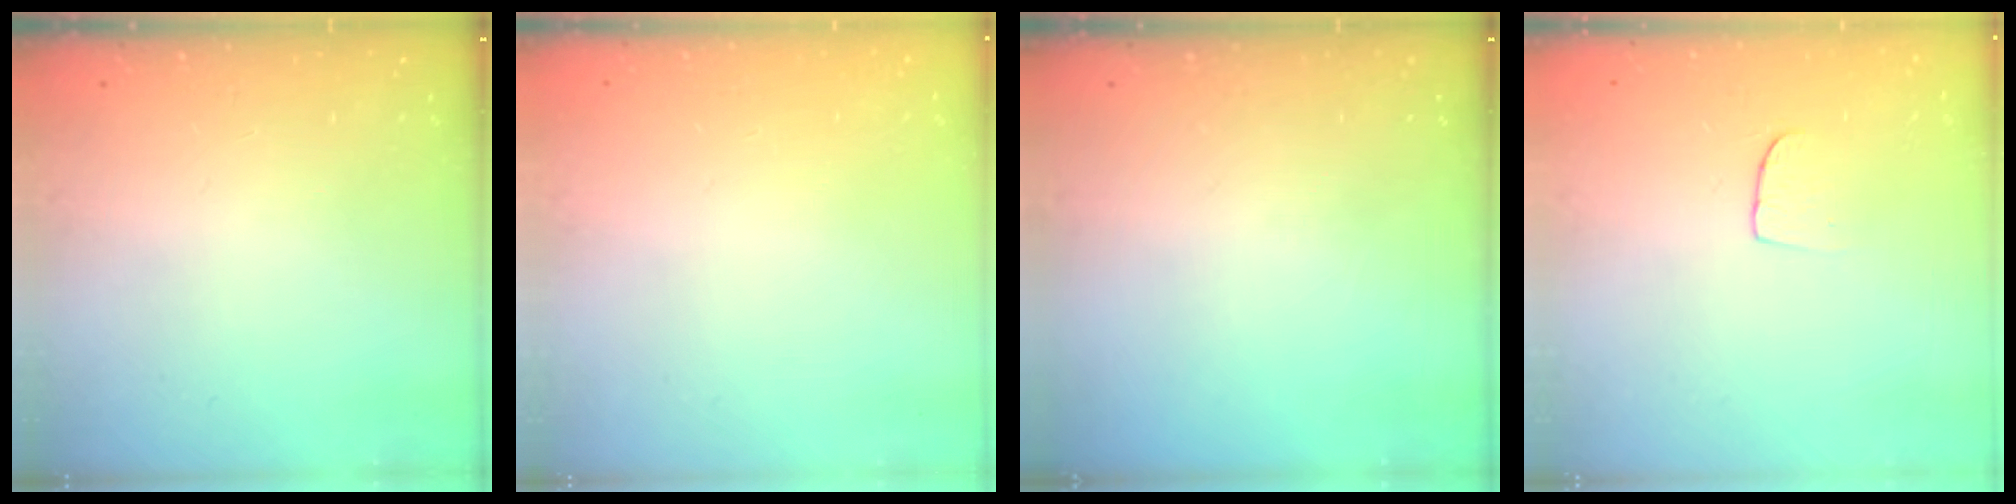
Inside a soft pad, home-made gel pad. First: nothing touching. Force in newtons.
{"total": 0.8, "press": 0.4, "slide": 0.7}
{"total": 0.0}
{"total": 5.5, "press": 5.5, "slide": 0.3}